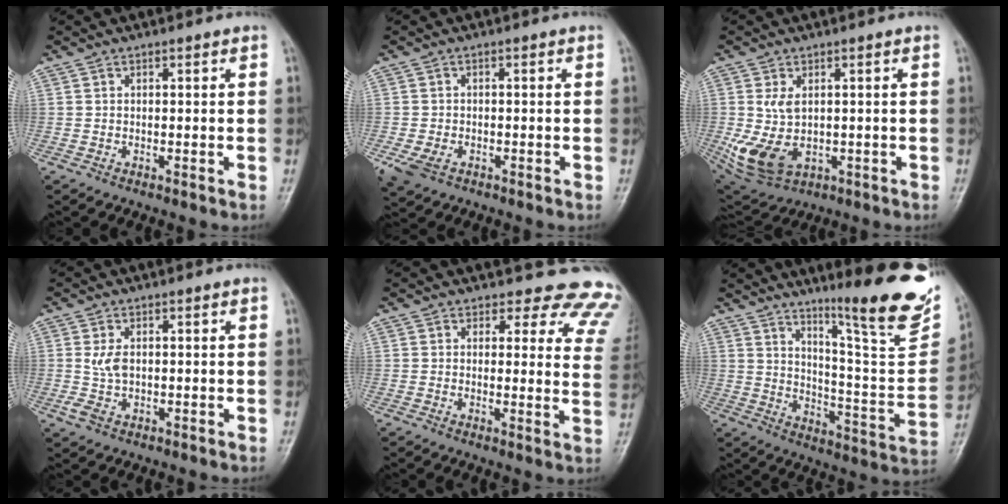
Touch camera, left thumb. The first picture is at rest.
{"total": 4.5, "force": [-2.0, 3.0, 2.8], "torque": [-0.067, -0.002, -0.031]}
{"total": 9.3, "force": [-0.4, 6.0, 7.1], "torque": [-0.136, -0.006, 0.011]}
{"total": 3.4, "force": [0.0, 2.0, 2.7], "torque": [-0.057, 0.000, 0.004]}
{"total": 14.2, "force": [13.1, 5.2, 1.2], "torque": [0.046, -0.108, 0.104]}
{"total": 20.7, "force": [14.9, 2.3, 14.1], "torque": [-0.170, -0.105, 0.222]}